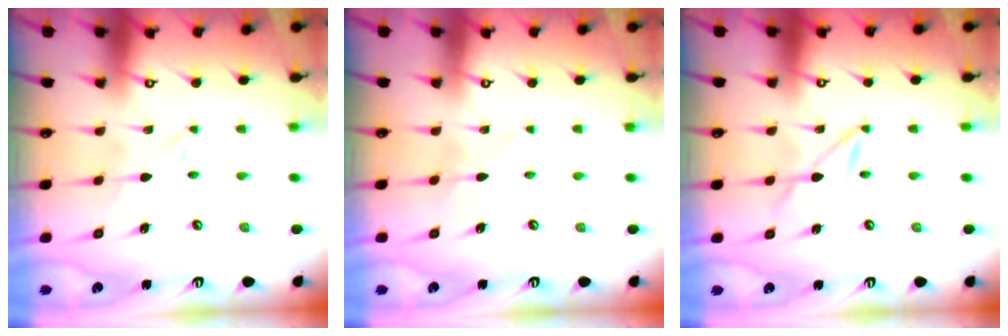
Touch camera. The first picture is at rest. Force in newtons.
{"total": 1.5, "press": 1.5, "slide": 0.1}
{"total": 2.1, "press": 2.1, "slide": 0.2}